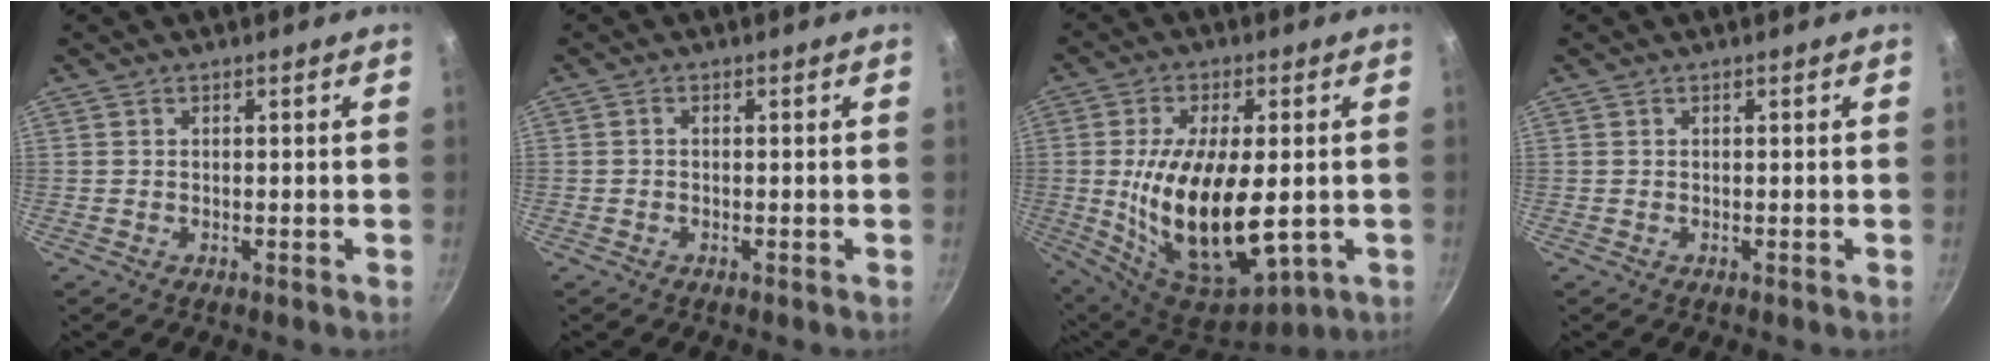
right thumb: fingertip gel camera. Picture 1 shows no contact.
{"total": 0.6, "force": [0.0, 0.4, 0.4], "torque": [-0.008, 0.005, -0.001]}
{"total": 21.5, "force": [-1.9, 10.4, 18.7], "torque": [-0.333, -0.009, -0.015]}
{"total": 0.0}